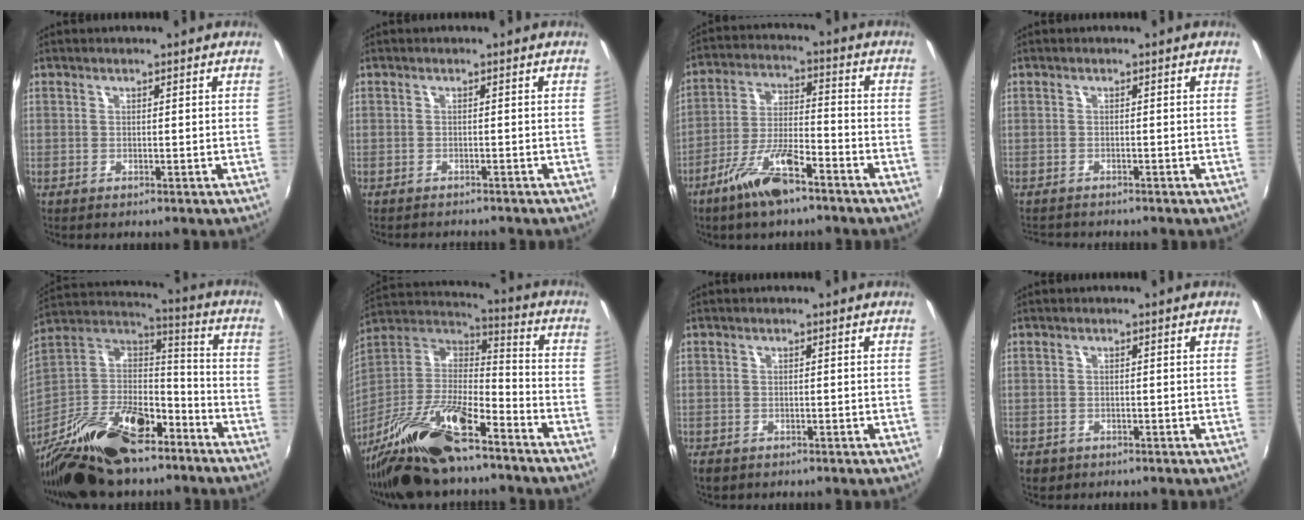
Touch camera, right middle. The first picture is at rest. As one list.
[{"total": 2.8, "force": [-2.7, 0.4, 0.7], "torque": [-0.022, -0.013, -0.042]}, {"total": 10.5, "force": [-7.1, 2.6, 7.2], "torque": [-0.150, -0.002, -0.130]}, {"total": 2.9, "force": [-2.7, 0.6, 0.6], "torque": [-0.021, -0.014, -0.047]}, {"total": 27.1, "force": [-18.0, 12.3, 16.2], "torque": [-0.323, -0.001, -0.297]}, {"total": 21.8, "force": [-15.1, 6.9, 14.2], "torque": [-0.276, -0.017, -0.271]}, {"total": 1.8, "force": [-1.1, 1.1, 0.8], "torque": [-0.018, -0.004, -0.018]}, {"total": 1.9, "force": [-0.9, 1.5, 0.6], "torque": [-0.015, -0.003, -0.013]}]